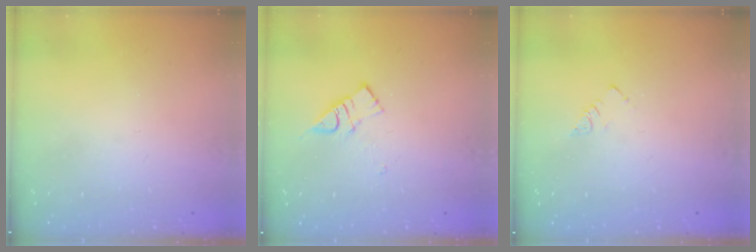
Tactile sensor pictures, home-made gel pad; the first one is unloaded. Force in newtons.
{"total": 5.9, "press": 5.9, "slide": 0.5}
{"total": 2.9, "press": 2.9, "slide": 0.4}